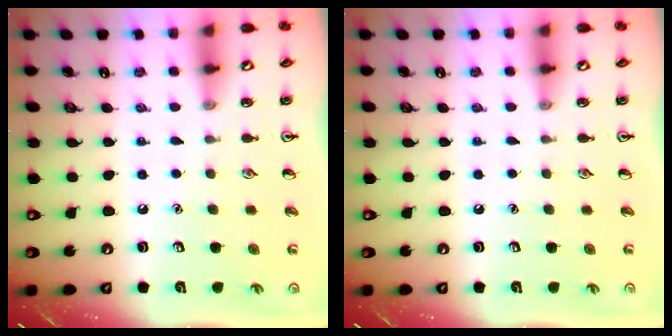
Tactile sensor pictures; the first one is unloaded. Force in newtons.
{"total": 0.0}